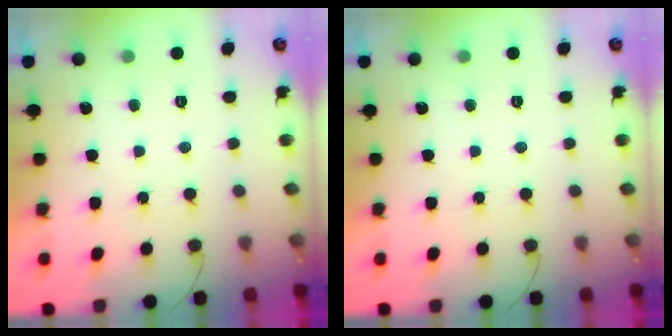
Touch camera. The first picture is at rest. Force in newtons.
{"total": 0.0}